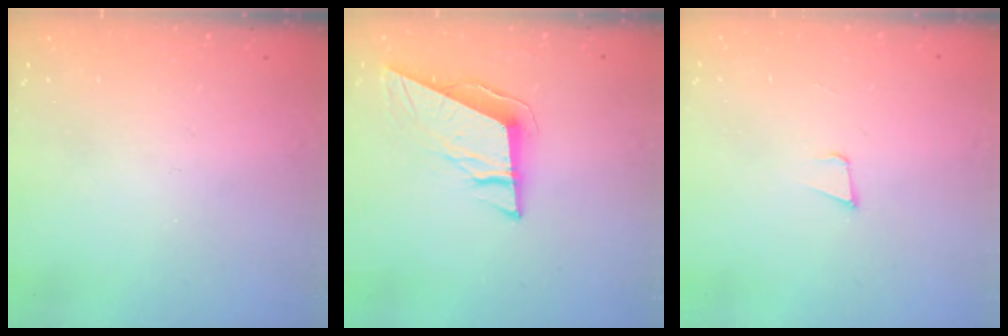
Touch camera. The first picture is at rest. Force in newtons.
{"total": 9.5, "press": 9.4, "slide": 1.7}
{"total": 3.2, "press": 1.9, "slide": 2.6}